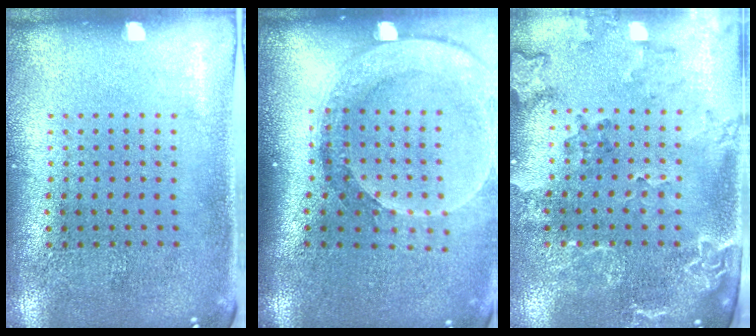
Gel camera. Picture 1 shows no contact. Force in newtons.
{"total": 2.6, "press": 2.0, "slide": 1.7}
{"total": 2.0, "press": 1.9, "slide": 0.7}